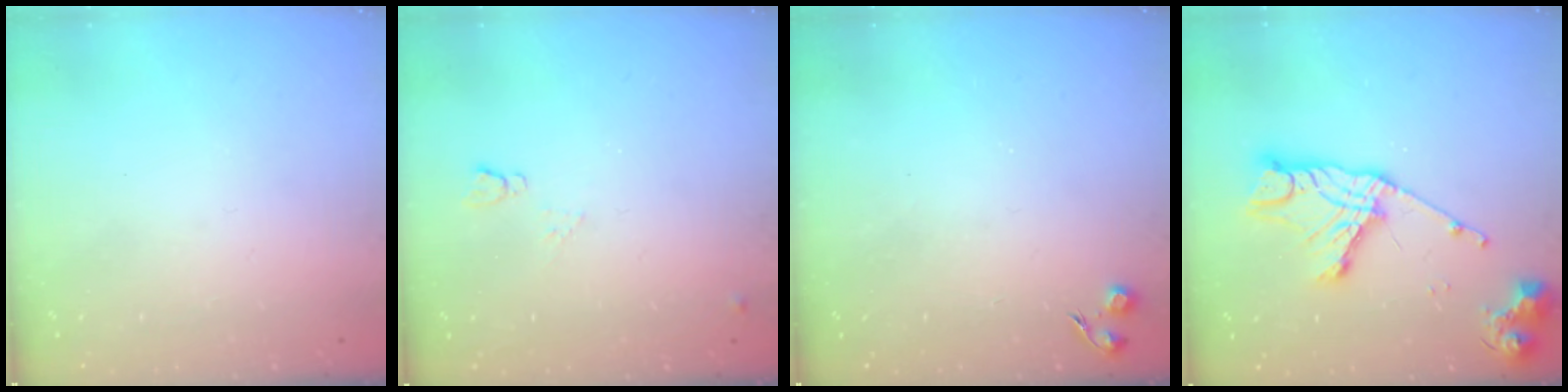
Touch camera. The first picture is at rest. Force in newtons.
{"total": 4.1, "press": 4.0, "slide": 0.7}
{"total": 4.9, "press": 4.9, "slide": 0.5}
{"total": 16.9, "press": 16.8, "slide": 1.4}